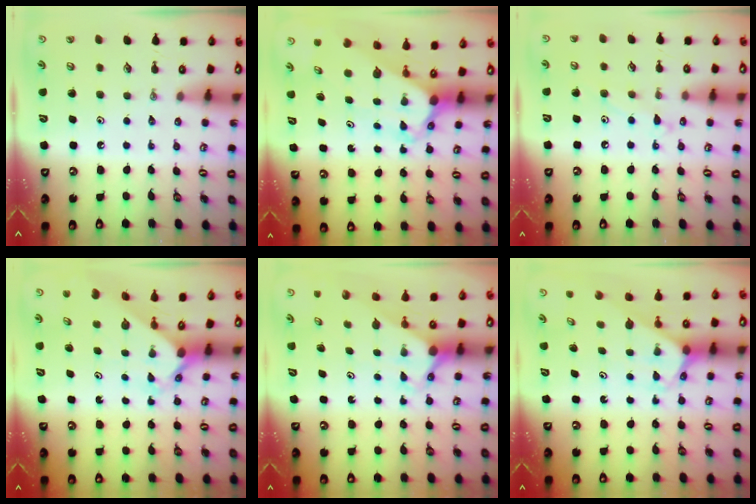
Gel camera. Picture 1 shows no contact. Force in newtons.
{"total": 4.0, "press": 4.0, "slide": 0.3}
{"total": 7.0, "press": 6.9, "slide": 0.7}
{"total": 2.4, "press": 2.4, "slide": 0.2}
{"total": 2.7, "press": 2.7, "slide": 0.0}
{"total": 2.5, "press": 2.5, "slide": 0.1}